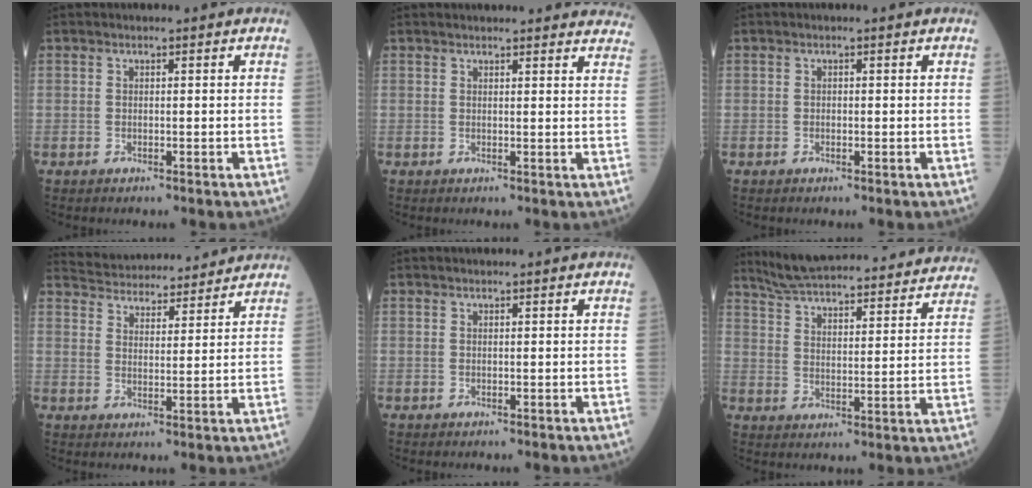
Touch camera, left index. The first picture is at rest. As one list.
[{"total": 17.4, "force": [16.6, 3.0, 4.0], "torque": [-0.035, -0.015, 0.177]}, {"total": 0.0}, {"total": 12.9, "force": [12.4, 2.3, 2.5], "torque": [-0.038, 0.031, 0.178]}, {"total": 1.6, "force": [1.6, 0.1, 0.5], "torque": [-0.009, 0.017, 0.021]}, {"total": 30.9, "force": [28.6, 4.3, 10.8], "torque": [-0.175, -0.041, 0.367]}]